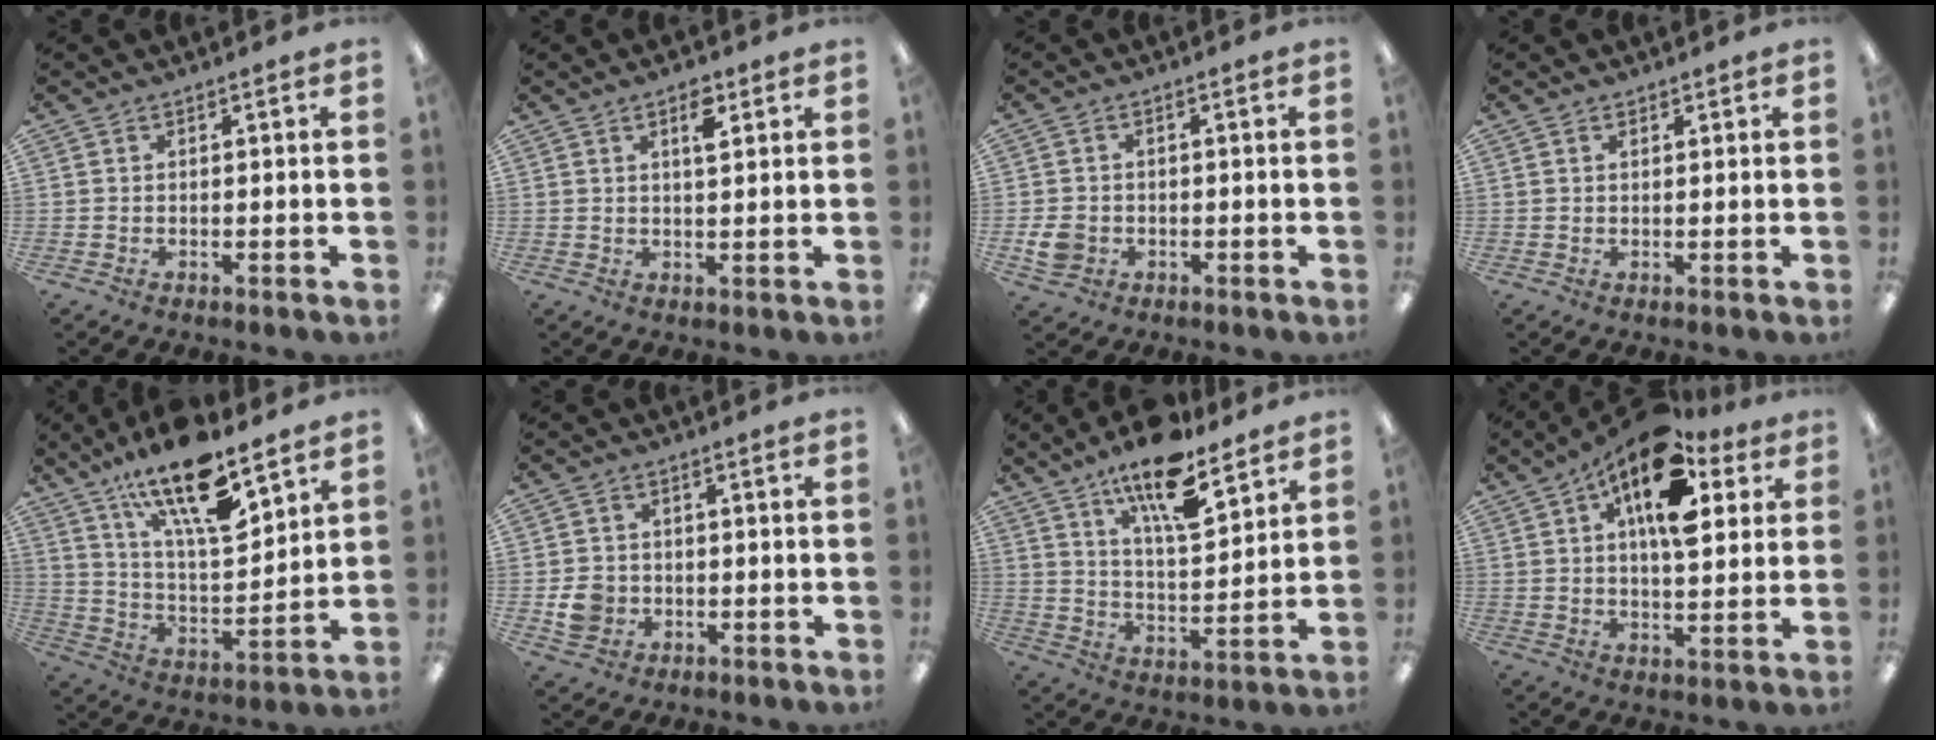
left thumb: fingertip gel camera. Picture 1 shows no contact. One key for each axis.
{"total": 4.0, "fx": 2.3, "fy": 1.5, "fz": 2.9, "tx": -0.033, "ty": -0.008, "tz": 0.032}
{"total": 4.1, "fx": -0.9, "fy": 3.4, "fz": 2.0, "tx": -0.038, "ty": 0.000, "tz": -0.019}
{"total": 1.0, "fx": 0.7, "fy": 0.6, "fz": 0.4, "tx": -0.008, "ty": 0.002, "tz": 0.012}
{"total": 19.9, "fx": 13.8, "fy": 6.3, "fz": 12.9, "tx": -0.219, "ty": -0.079, "tz": 0.231}
{"total": 5.3, "fx": -1.0, "fy": 4.7, "fz": 2.2, "tx": -0.028, "ty": 0.004, "tz": -0.017}
{"total": 15.8, "fx": 11.5, "fy": 4.8, "fz": 9.7, "tx": -0.160, "ty": -0.062, "tz": 0.192}
{"total": 17.2, "fx": 8.6, "fy": 8.3, "fz": 12.4, "tx": -0.188, "ty": -0.029, "tz": 0.143}